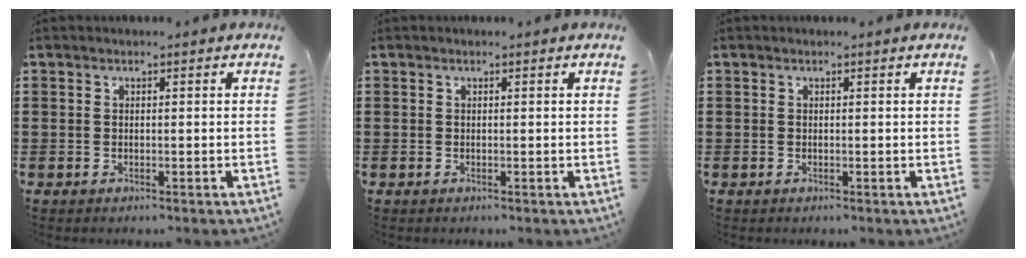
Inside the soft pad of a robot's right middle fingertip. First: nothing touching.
{"total": 0.0}
{"total": 0.0}